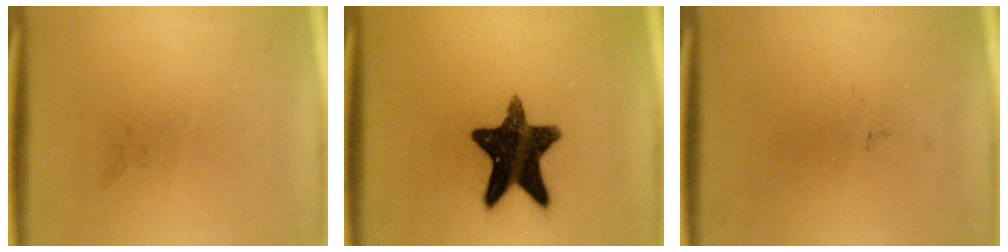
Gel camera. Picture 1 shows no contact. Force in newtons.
{"total": 14.9}
{"total": 0.0}